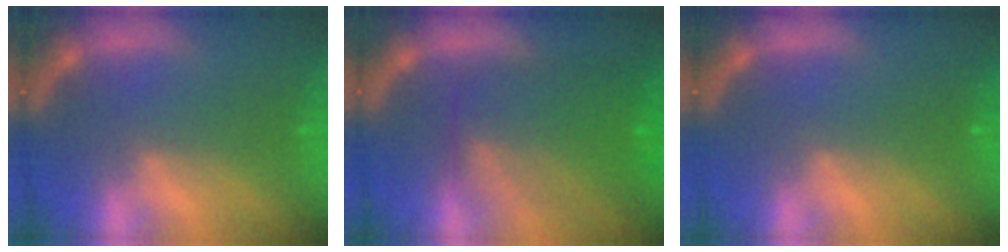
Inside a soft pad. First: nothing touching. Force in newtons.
{"total": 8.0}
{"total": 0.0}